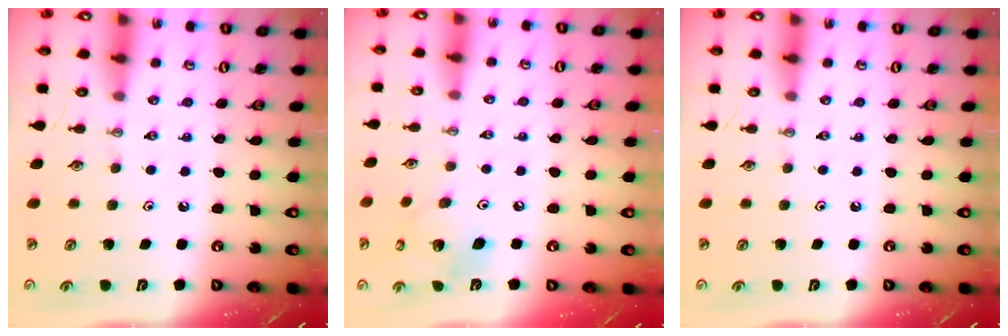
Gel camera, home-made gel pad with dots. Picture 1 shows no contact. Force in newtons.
{"total": 10.7, "press": 10.6, "slide": 2.0}
{"total": 0.0}